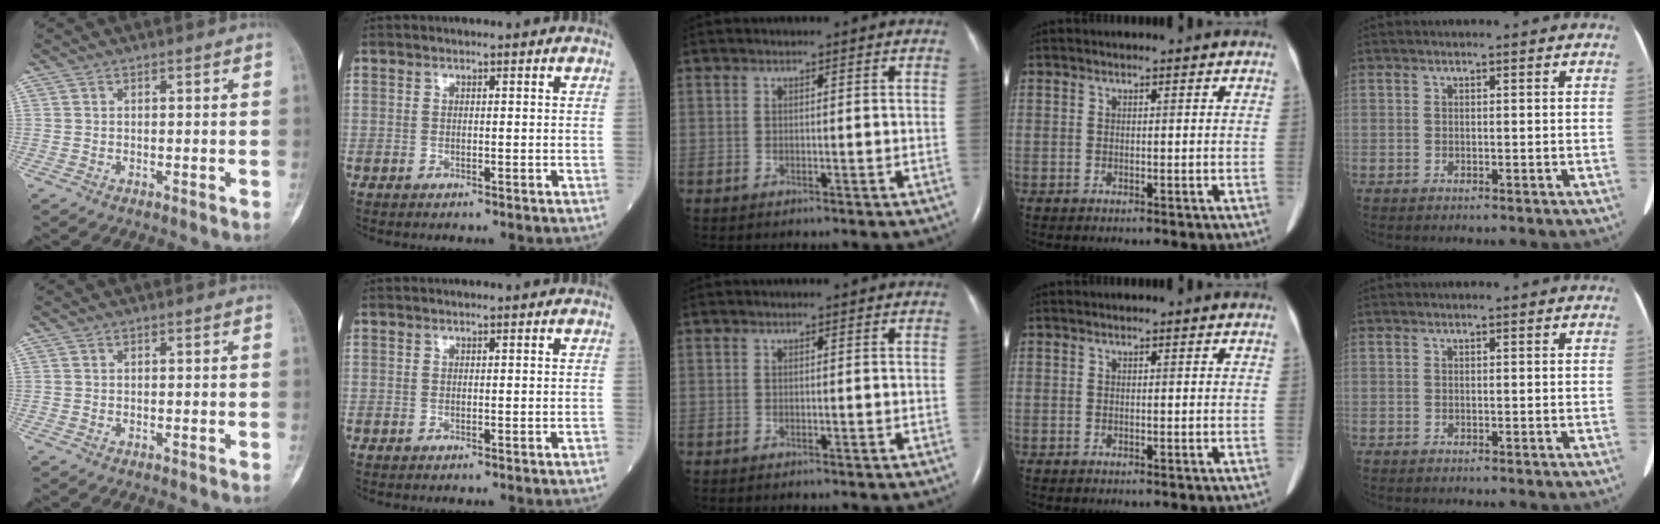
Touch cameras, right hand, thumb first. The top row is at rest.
{}